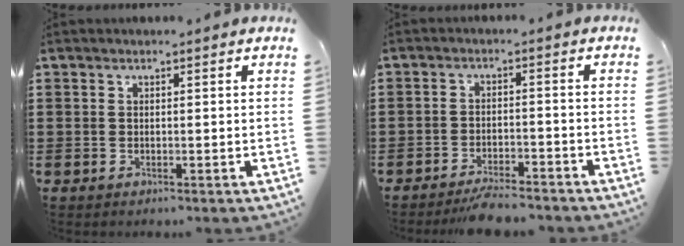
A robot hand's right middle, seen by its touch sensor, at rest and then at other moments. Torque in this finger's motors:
{"motor_torque": [2.11, 0.02, 0.04, 0.06]}